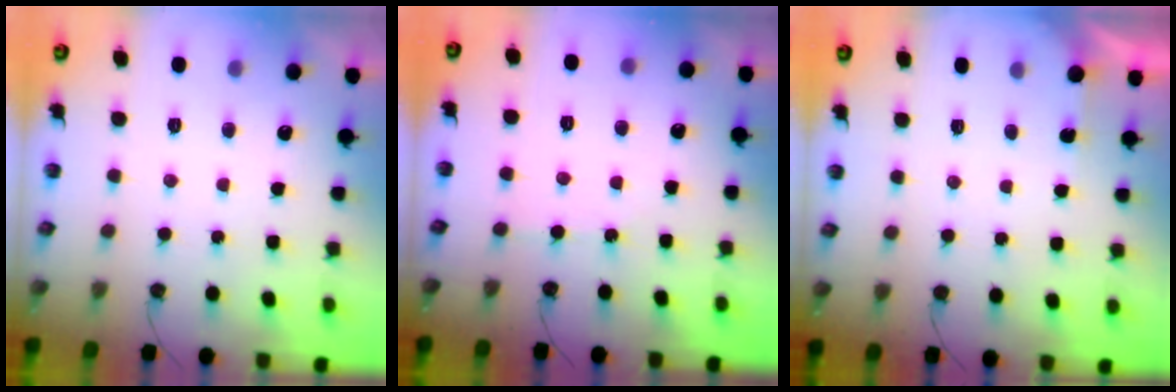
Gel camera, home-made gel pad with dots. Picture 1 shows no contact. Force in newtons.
{"total": 1.0, "press": 1.0, "slide": 0.2}
{"total": 2.3, "press": 2.2, "slide": 0.3}